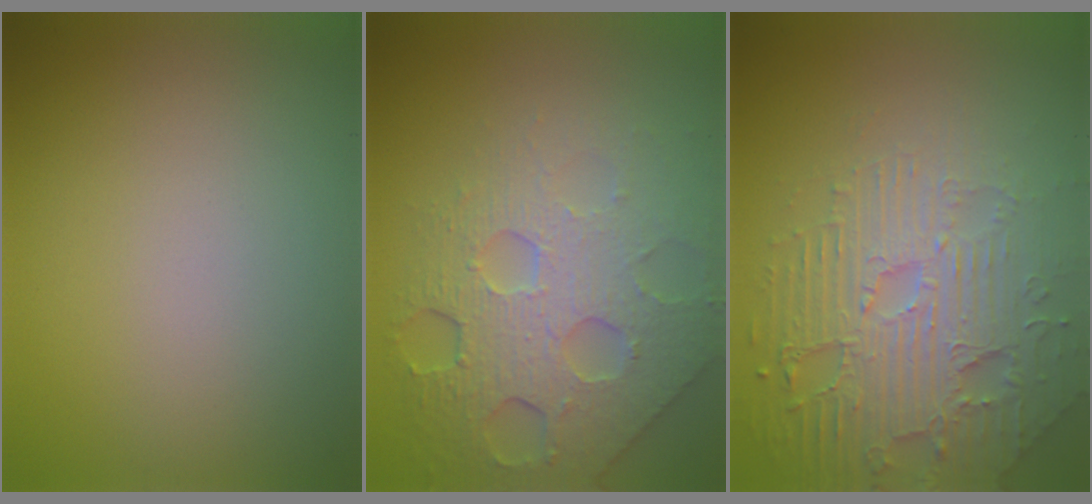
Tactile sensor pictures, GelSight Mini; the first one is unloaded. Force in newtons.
{"total": 8.2, "press": 5.6, "slide": 6.0}
{"total": 6.7, "press": 5.2, "slide": 4.2}